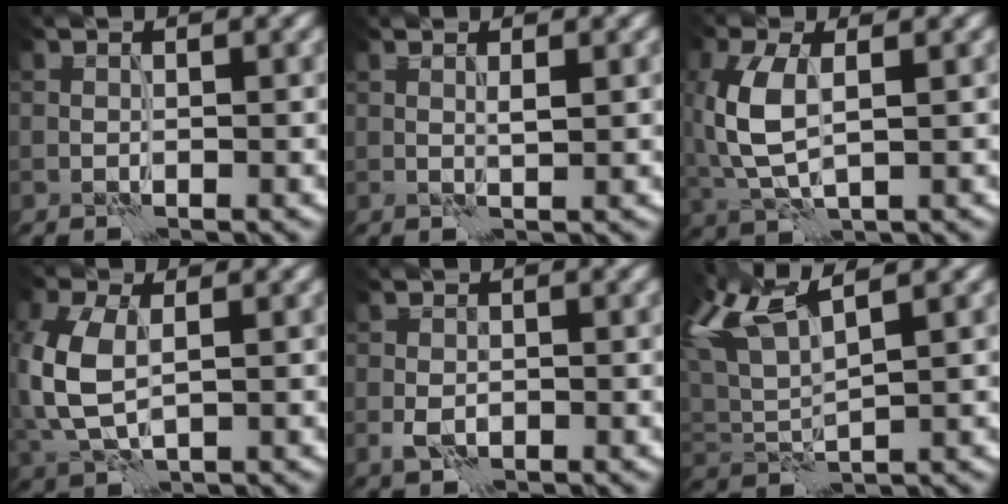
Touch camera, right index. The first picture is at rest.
{"total": 0.9, "force": [0.4, -0.1, 0.7], "torque": [-0.014, -0.001, 0.006]}
{"total": 6.3, "force": [0.6, 3.2, 5.4], "torque": [-0.142, 0.003, 0.012]}
{"total": 7.0, "force": [0.0, 4.3, 5.5], "torque": [-0.151, -0.002, 0.003]}
{"total": 1.8, "force": [-0.5, 1.2, 1.2], "torque": [-0.025, -0.002, -0.013]}
{"total": 6.5, "force": [3.9, 1.8, 4.9], "torque": [-0.109, 0.026, 0.070]}